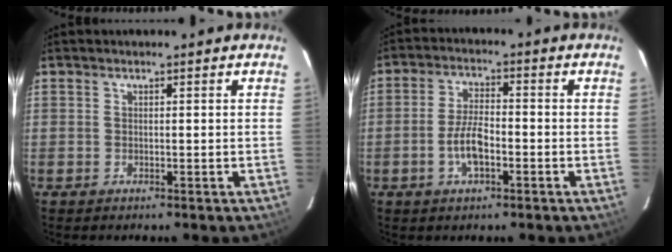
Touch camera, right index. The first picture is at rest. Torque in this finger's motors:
{"motor_torque": [1.55, -0.31, 0.78, 0.08]}